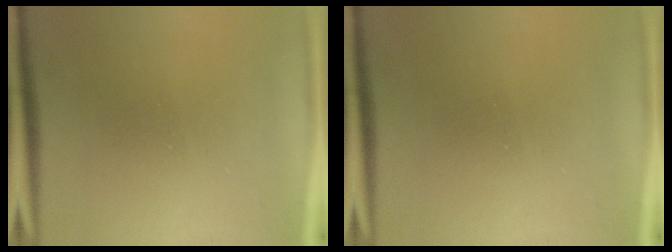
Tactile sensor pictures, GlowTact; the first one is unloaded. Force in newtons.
{"total": 0.0}